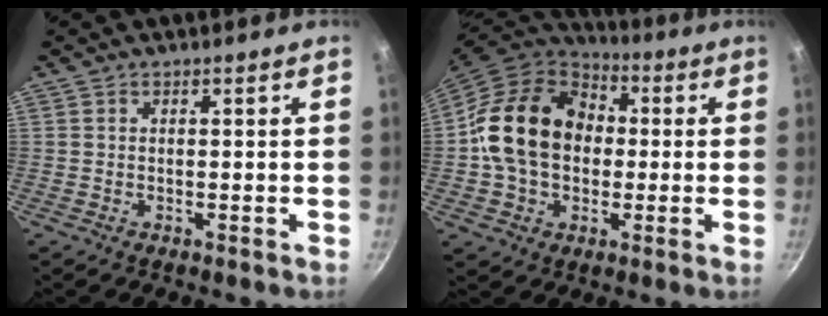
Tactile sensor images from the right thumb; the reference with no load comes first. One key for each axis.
{"total": 19.3, "fx": 1.0, "fy": 15.0, "fz": 12.1, "tx": -0.187, "ty": 0.036, "tz": 0.011}